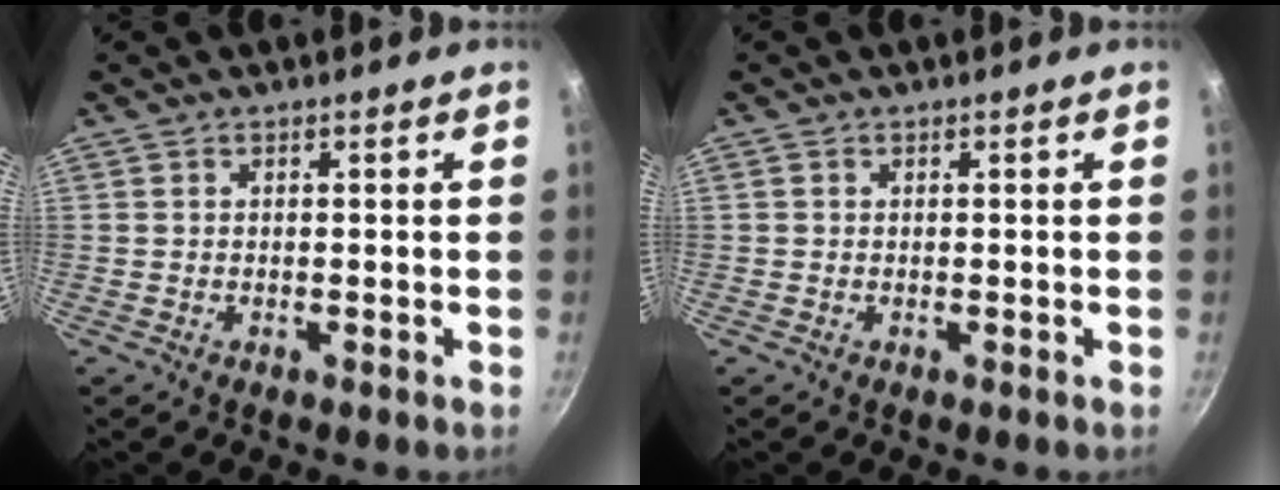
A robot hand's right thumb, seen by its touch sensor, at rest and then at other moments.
{"total": 0.0}